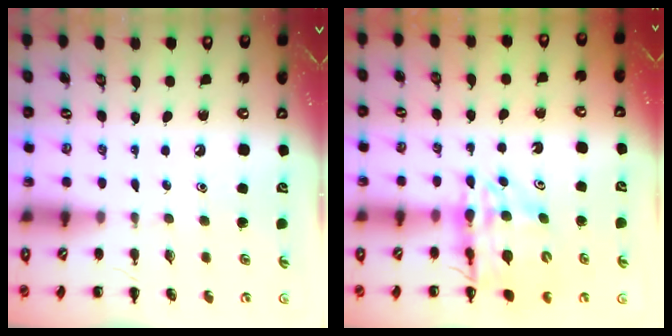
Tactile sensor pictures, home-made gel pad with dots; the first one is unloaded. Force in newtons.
{"total": 14.0, "press": 13.5, "slide": 3.7}